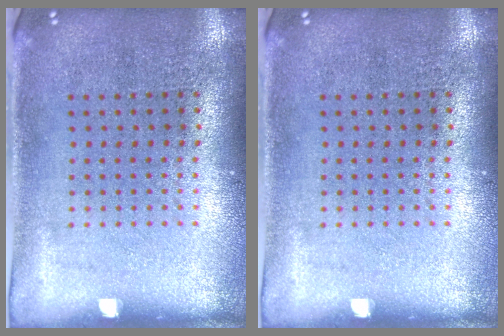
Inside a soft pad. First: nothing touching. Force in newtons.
{"total": 0.0}